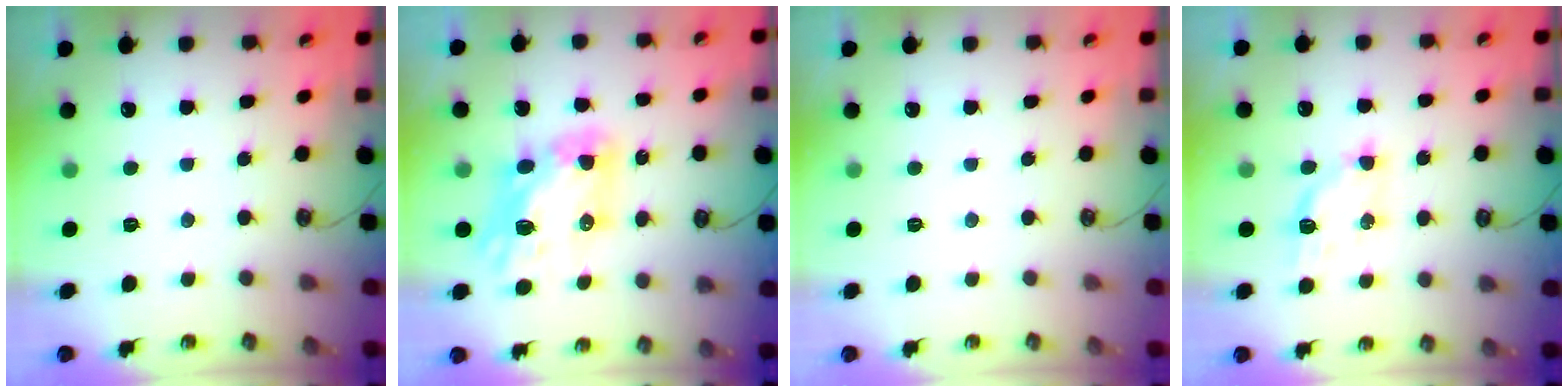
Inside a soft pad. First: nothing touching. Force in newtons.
{"total": 10.4, "press": 10.3, "slide": 0.9}
{"total": 0.0}
{"total": 4.9, "press": 4.9, "slide": 0.5}